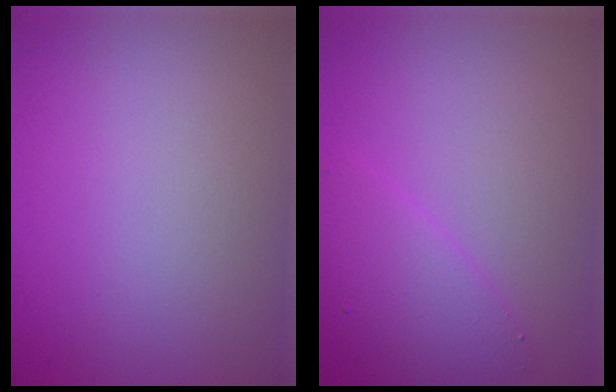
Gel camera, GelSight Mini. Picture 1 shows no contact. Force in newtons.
{"total": 3.1, "press": 3.1, "slide": 0.3}